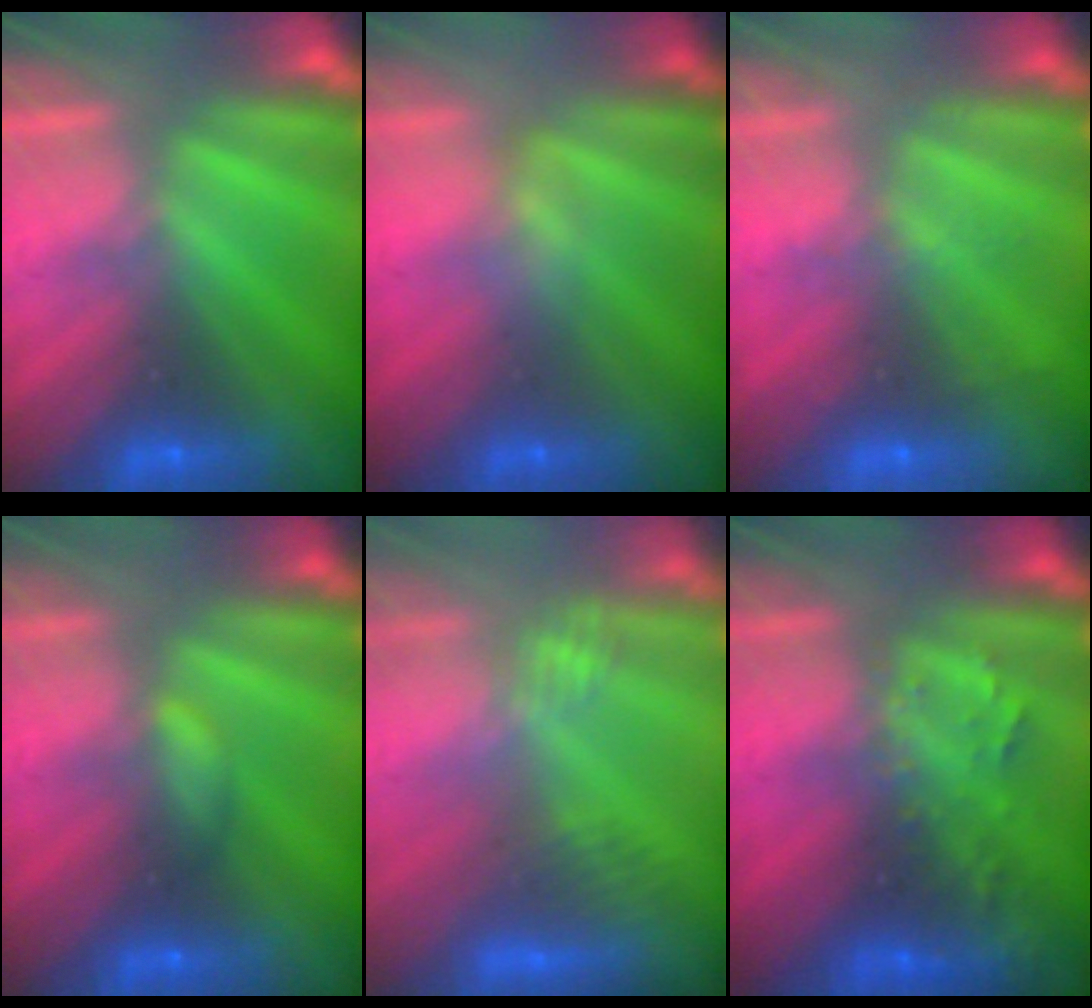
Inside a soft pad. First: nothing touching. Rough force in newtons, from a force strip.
{"total": 2.4}
{"total": 2.0}
{"total": 2.2}
{"total": 2.9}
{"total": 2.7}